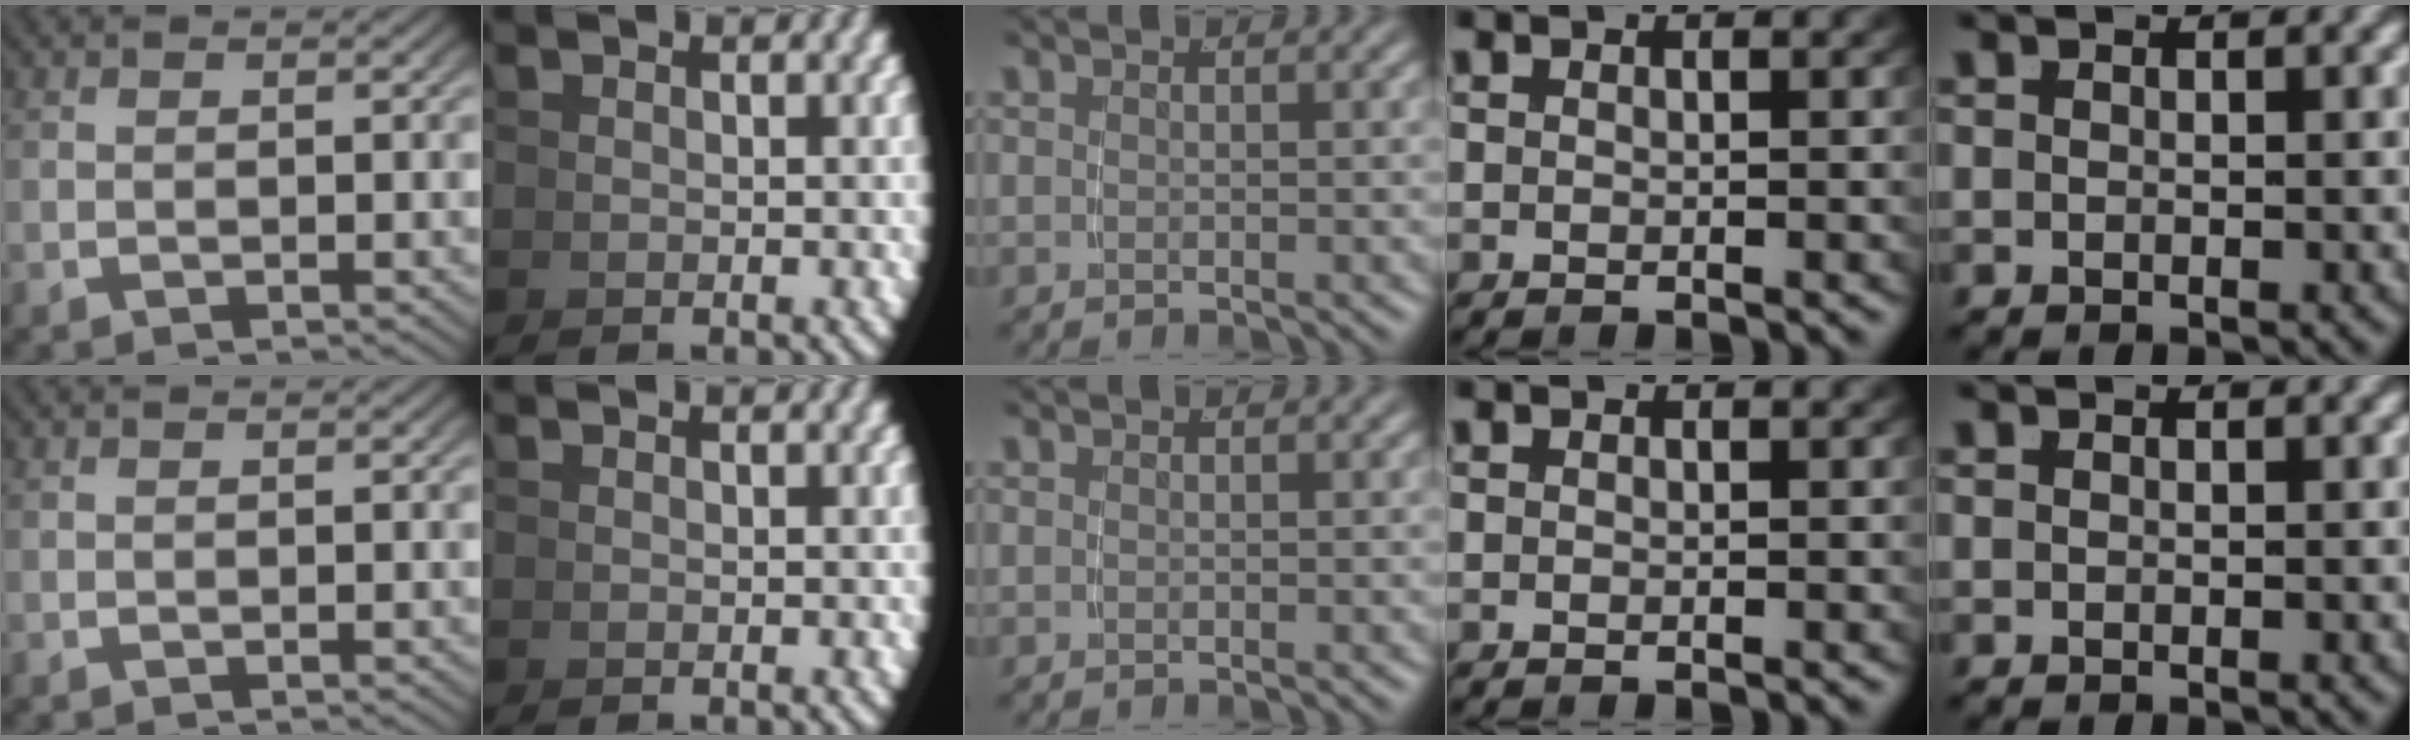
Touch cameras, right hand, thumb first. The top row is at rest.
{}